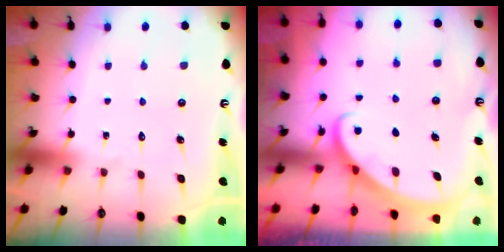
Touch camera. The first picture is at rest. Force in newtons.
{"total": 2.7, "press": 2.7, "slide": 0.2}